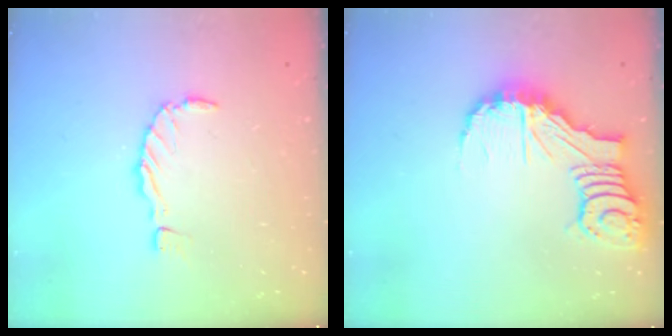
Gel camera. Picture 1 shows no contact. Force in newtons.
{"total": 12.4, "press": 12.3, "slide": 1.5}